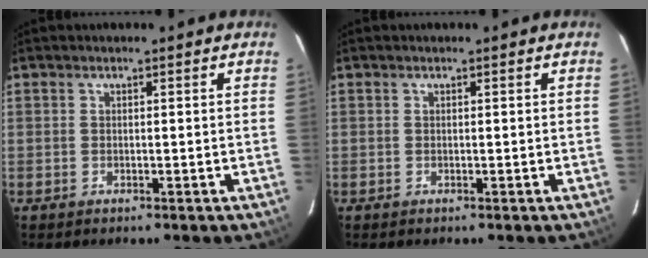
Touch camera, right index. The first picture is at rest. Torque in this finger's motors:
{"motor_torque": [0.00, 0.00, 0.00, 0.00]}